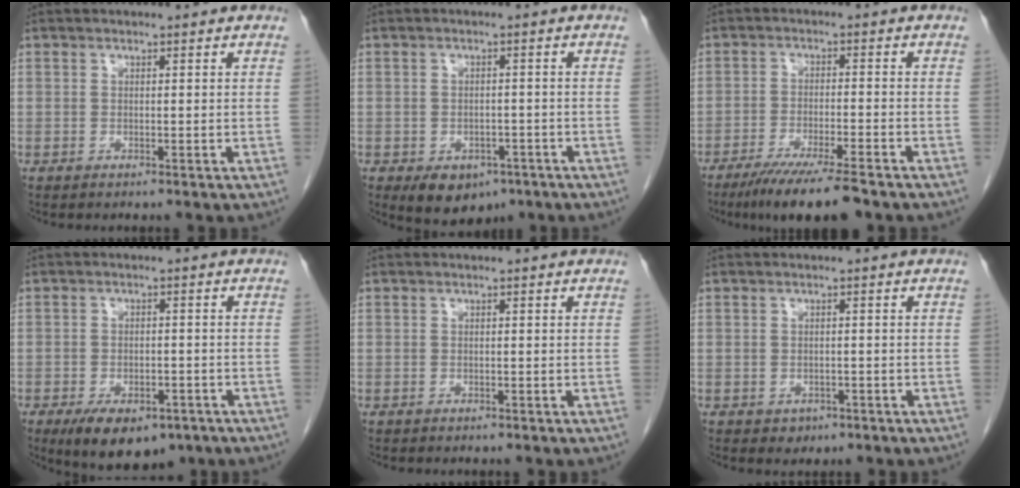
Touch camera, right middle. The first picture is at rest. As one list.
[{"total": 6.2, "force": [-3.6, 4.0, 3.1], "torque": [-0.040, -0.001, -0.041]}, {"total": 9.7, "force": [-7.4, 0.3, 6.2], "torque": [-0.100, -0.026, -0.122]}, {"total": 9.7, "force": [-6.5, 4.5, 5.7], "torque": [-0.086, -0.007, -0.093]}, {"total": 0.0}, {"total": 1.6, "force": [-0.9, 1.3, 0.5], "torque": [-0.010, 0.001, -0.005]}]